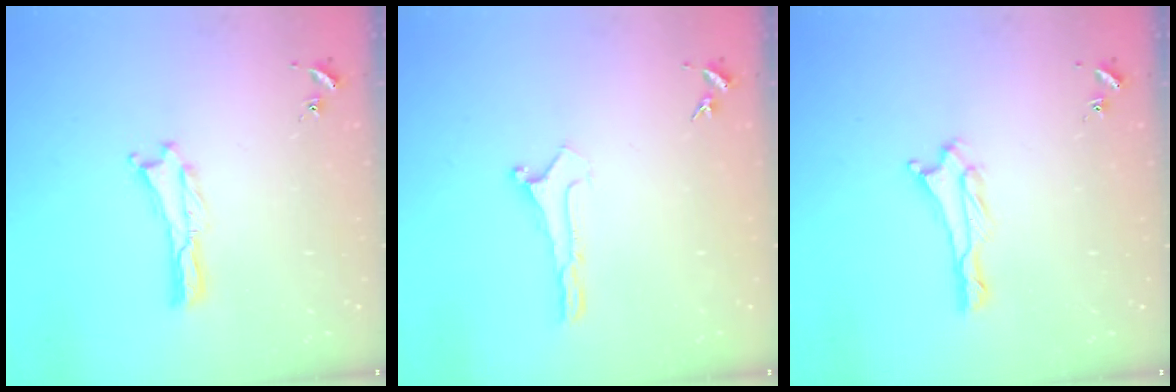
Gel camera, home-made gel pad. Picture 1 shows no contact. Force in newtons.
{"total": 0.0}
{"total": 1.4, "press": 1.4, "slide": 0.2}